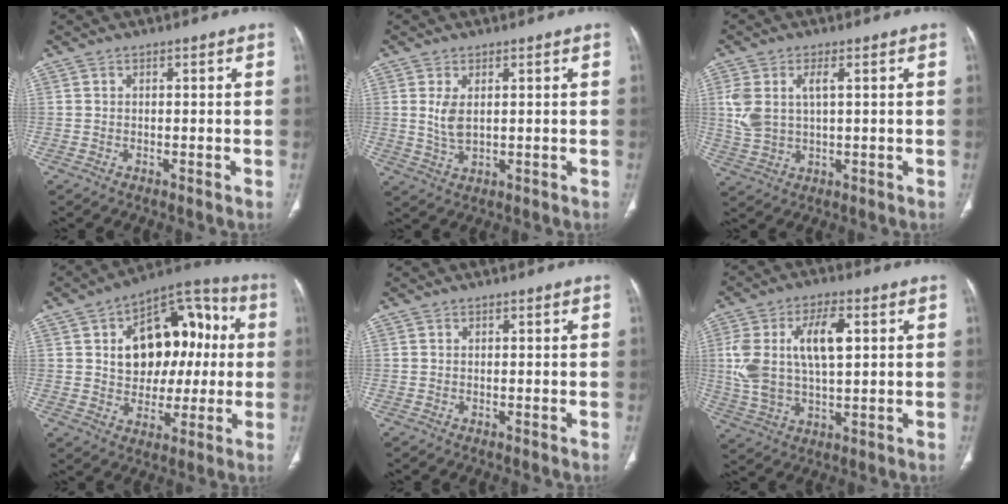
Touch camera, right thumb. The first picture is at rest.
{"total": 4.2, "force": [0.9, 2.2, 3.5], "torque": [-0.071, -0.010, 0.023]}
{"total": 7.7, "force": [1.8, 4.0, 6.4], "torque": [-0.146, 0.004, 0.044]}
{"total": 19.0, "force": [2.9, 12.8, 13.8], "torque": [-0.141, 0.035, 0.048]}
{"total": 0.0}
{"total": 14.2, "force": [3.0, 7.0, 12.0], "torque": [-0.237, 0.006, 0.062]}